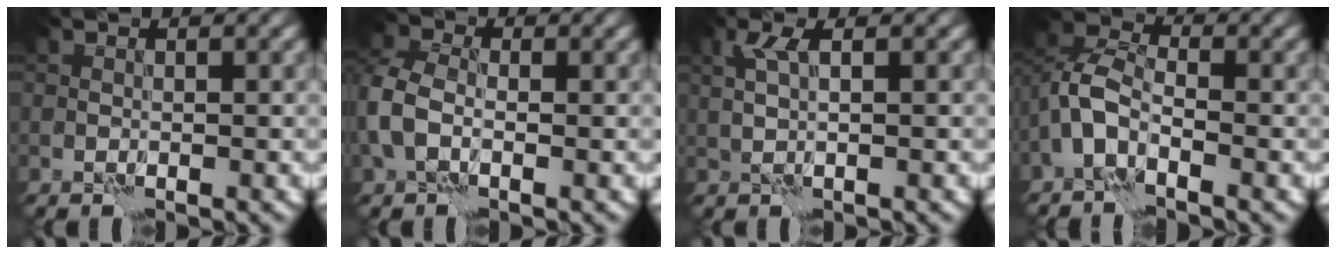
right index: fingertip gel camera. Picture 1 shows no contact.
{"total": 4.4, "force": [-0.6, 3.3, 2.9], "torque": [-0.078, 0.007, -0.026]}
{"total": 1.8, "force": [0.8, 0.2, 1.6], "torque": [-0.038, 0.007, 0.017]}
{"total": 3.4, "force": [-1.8, 1.7, 2.3], "torque": [-0.049, 0.013, -0.044]}